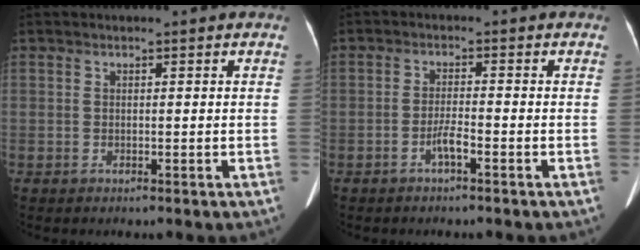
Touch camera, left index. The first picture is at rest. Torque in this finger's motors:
{"motor_torque": [0.01, 0.00, 0.04, 0.01]}